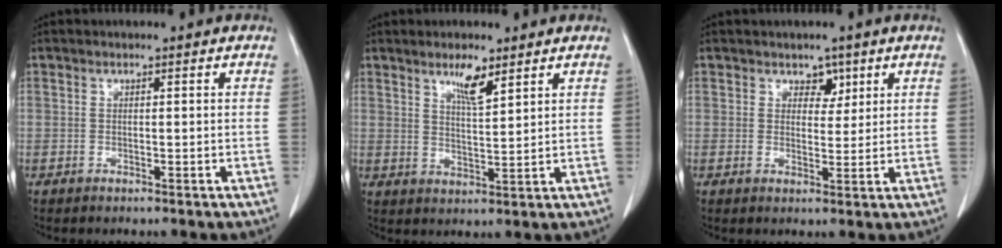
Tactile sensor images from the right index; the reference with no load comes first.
{"total": 4.6, "force": [3.1, 0.7, 3.3], "torque": [-0.061, -0.004, 0.057]}
{"total": 2.7, "force": [1.6, 1.9, 1.2], "torque": [-0.010, -0.001, 0.025]}